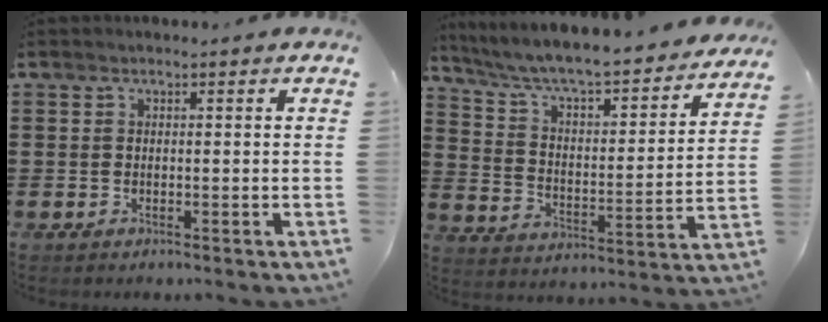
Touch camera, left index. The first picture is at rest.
{"total": 5.7, "force": [5.1, 0.3, 2.6], "torque": [-0.074, -0.045, 0.079]}